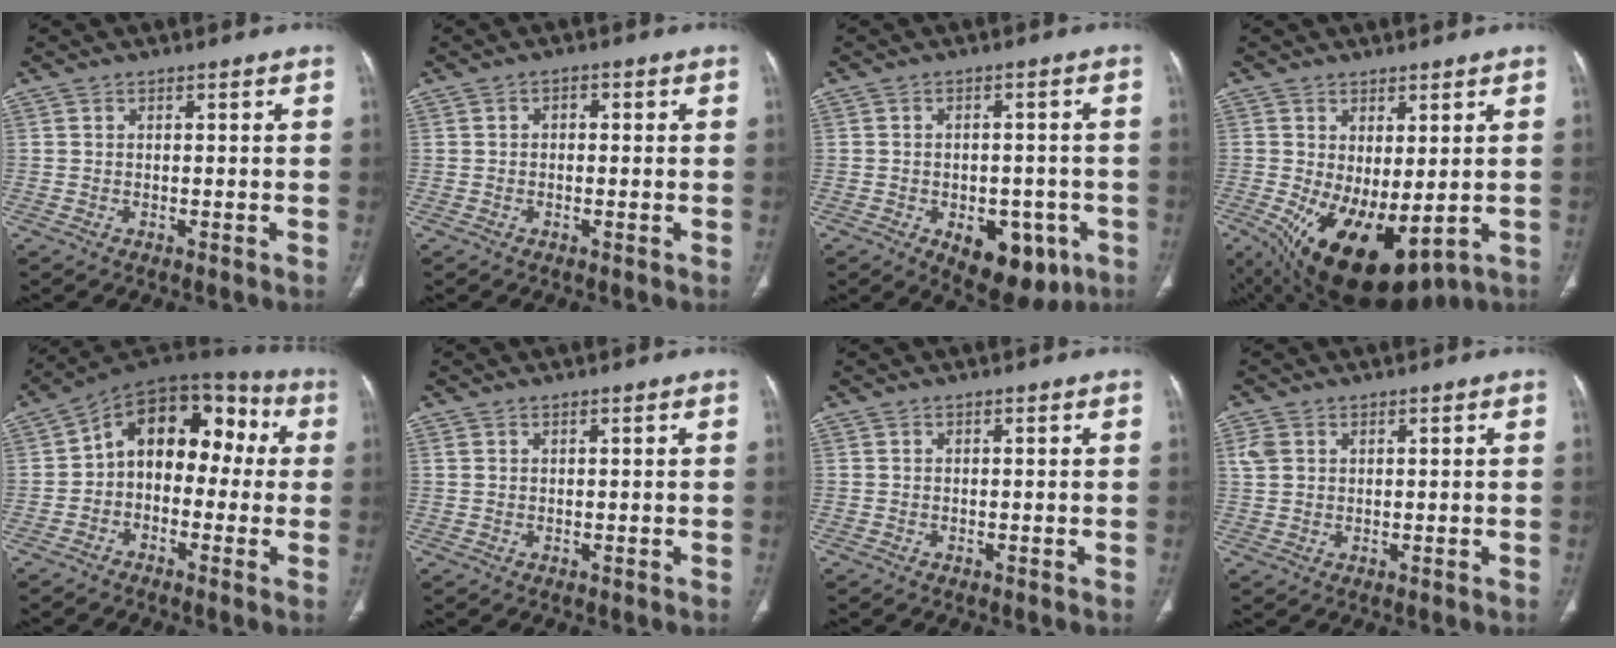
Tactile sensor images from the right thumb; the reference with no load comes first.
{"total": 1.4, "force": [0.1, 1.0, 1.0], "torque": [-0.007, 0.005, -0.004]}
{"total": 11.6, "force": [-4.7, 6.8, 8.2], "torque": [-0.074, 0.013, -0.049]}
{"total": 14.5, "force": [-2.9, 7.1, 12.3], "torque": [-0.207, -0.019, -0.016]}
{"total": 15.2, "force": [0.8, 10.1, 11.3], "torque": [-0.115, 0.059, -0.006]}
{"total": 0.8, "force": [0.5, 0.4, 0.4], "torque": [-0.008, 0.006, 0.013]}
{"total": 0.0}
{"total": 3.0, "force": [1.2, 2.2, 1.6], "torque": [-0.036, 0.003, 0.031]}